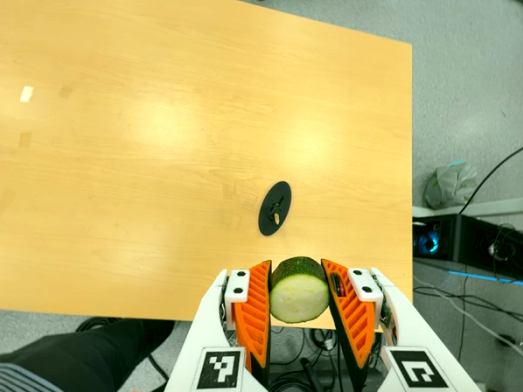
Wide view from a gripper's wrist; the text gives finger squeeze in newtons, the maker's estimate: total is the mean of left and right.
{"total": 13.0, "left": 11.3, "right": 14.8}